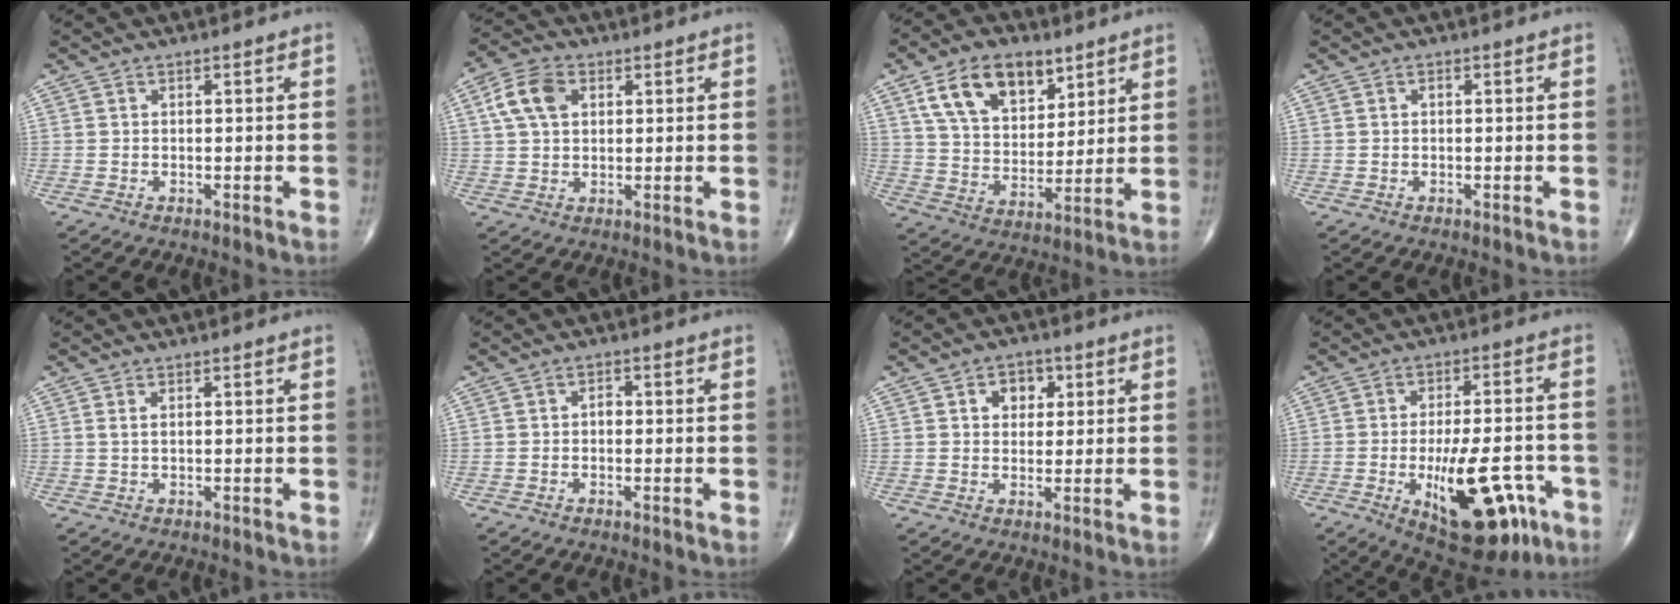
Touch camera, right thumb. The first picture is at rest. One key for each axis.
{"total": 7.6, "fx": 2.4, "fy": 5.0, "fz": 5.2, "tx": -0.096, "ty": 0.009, "tz": 0.041}
{"total": 15.0, "fx": 7.9, "fy": 8.9, "fz": 9.2, "tx": -0.123, "ty": -0.030, "tz": 0.148}
{"total": 0.5, "fx": 0.1, "fy": 0.3, "fz": 0.4, "tx": -0.006, "ty": 0.001, "tz": 0.001}
{"total": 1.1, "fx": 0.4, "fy": 0.3, "fz": 1.0, "tx": -0.024, "ty": 0.005, "tz": 0.011}
{"total": 1.4, "fx": -0.2, "fy": 1.0, "fz": 1.0, "tx": -0.007, "ty": 0.004, "tz": -0.006}
{"total": 4.9, "fx": 1.7, "fy": 3.7, "fz": 2.8, "tx": -0.010, "ty": -0.002, "tz": 0.020}
{"total": 18.4, "fx": -7.1, "fy": 7.7, "fz": 15.1, "tx": -0.195, "ty": 0.025, "tz": -0.087}